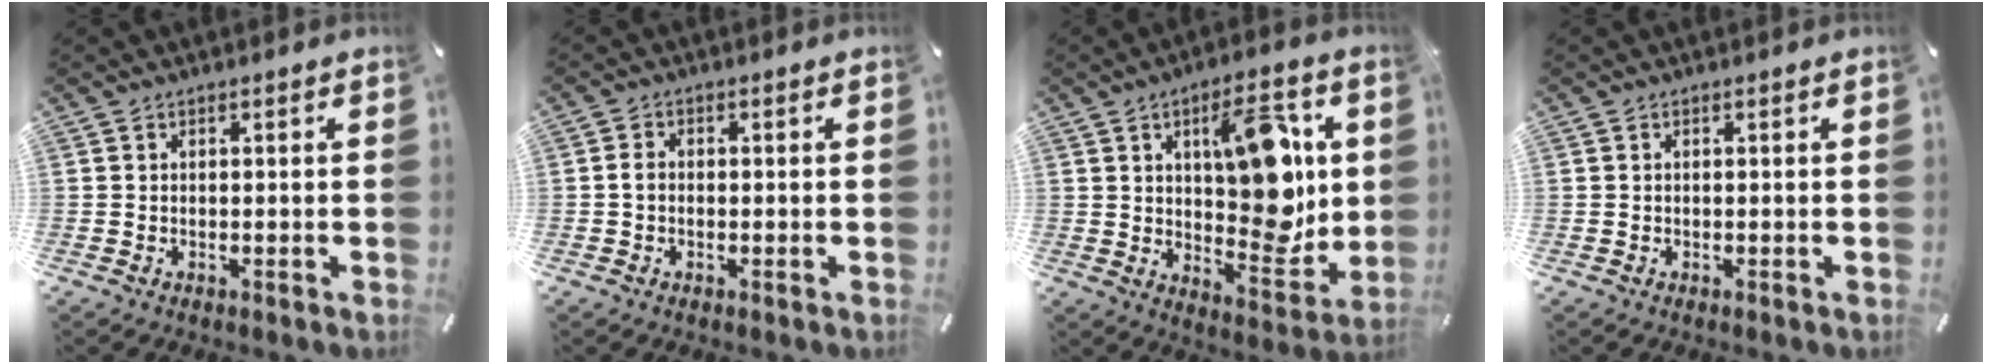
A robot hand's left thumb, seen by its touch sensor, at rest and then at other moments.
{"total": 1.7, "force": [-0.3, 1.3, 1.1], "torque": [-0.020, 0.005, -0.007]}
{"total": 17.4, "force": [5.2, 8.6, 14.2], "torque": [-0.191, -0.018, 0.082]}
{"total": 0.0}